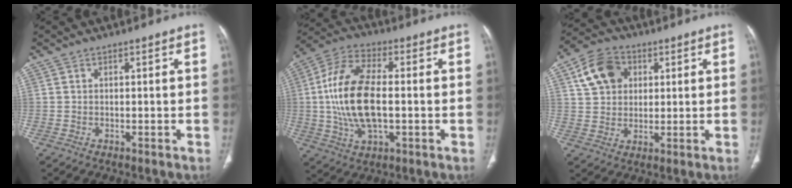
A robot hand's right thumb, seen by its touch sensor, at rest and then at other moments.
{"total": 16.8, "force": [-0.3, 8.2, 14.7], "torque": [-0.299, 0.015, -0.006]}
{"total": 10.0, "force": [3.4, 7.7, 5.3], "torque": [-0.078, 0.003, 0.060]}